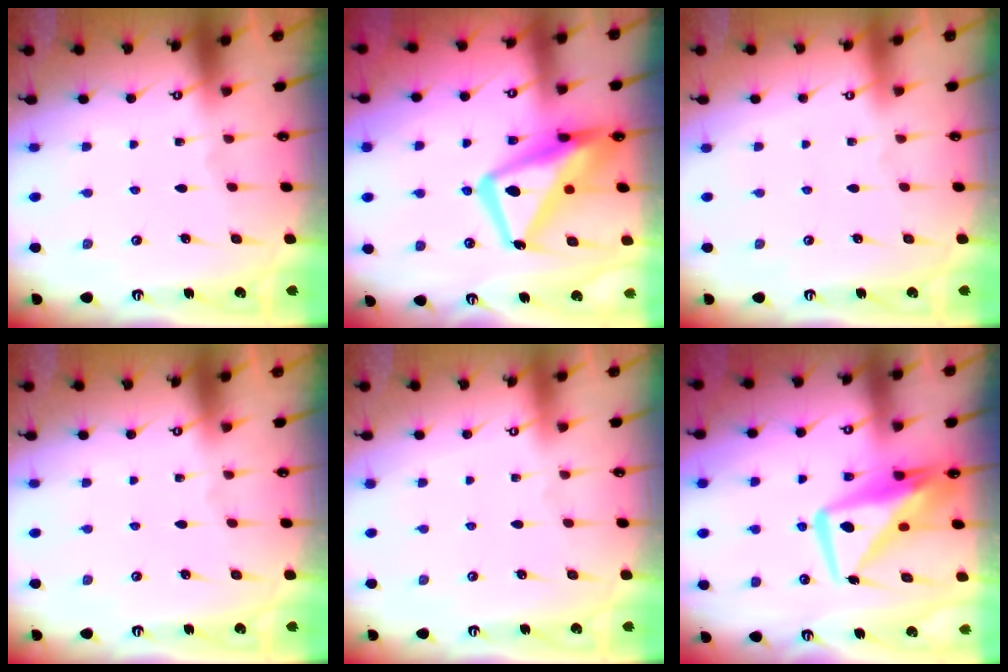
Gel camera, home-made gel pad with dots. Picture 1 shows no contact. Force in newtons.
{"total": 16.8, "press": 16.7, "slide": 1.9}
{"total": 3.9, "press": 3.9, "slide": 0.1}
{"total": 0.0}
{"total": 4.0, "press": 4.0, "slide": 0.1}
{"total": 11.2, "press": 11.1, "slide": 1.7}